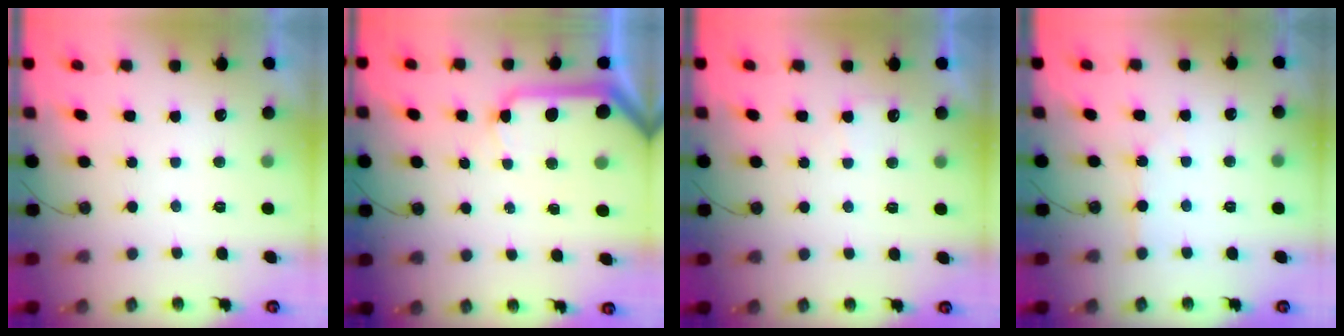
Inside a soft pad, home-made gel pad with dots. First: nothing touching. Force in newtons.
{"total": 11.7, "press": 11.6, "slide": 1.6}
{"total": 4.0, "press": 3.9, "slide": 0.7}
{"total": 2.1, "press": 2.1, "slide": 0.4}